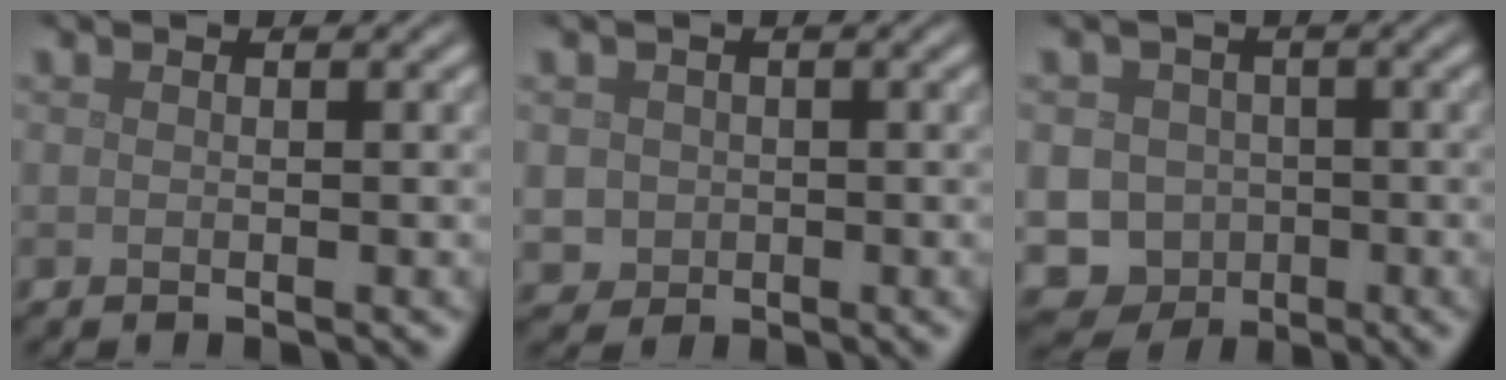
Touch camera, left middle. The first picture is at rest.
{"total": 1.9, "force": [-0.1, 1.9, 0.3], "torque": [0.000, -0.002, 0.003]}
{"total": 9.5, "force": [-3.1, 8.7, 2.4], "torque": [-0.029, -0.009, -0.084]}